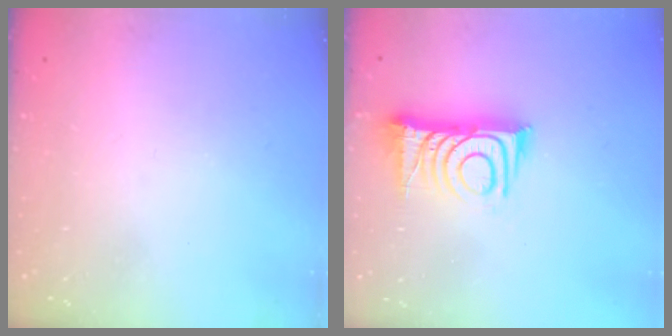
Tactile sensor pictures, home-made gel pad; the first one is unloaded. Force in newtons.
{"total": 13.1, "press": 13.0, "slide": 0.9}